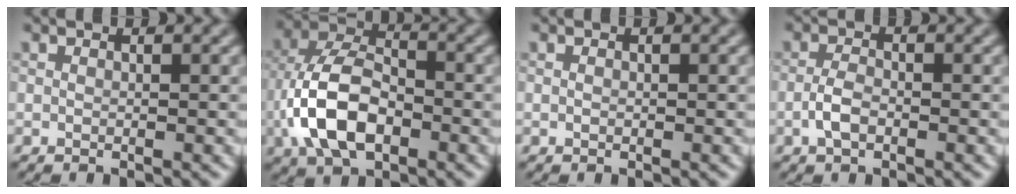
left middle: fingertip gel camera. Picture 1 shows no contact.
{"total": 8.3, "force": [-2.7, 4.7, 6.3], "torque": [-0.137, 0.008, -0.059]}
{"total": 0.0}
{"total": 2.0, "force": [-0.9, 1.0, 1.5], "torque": [-0.031, 0.004, -0.022]}